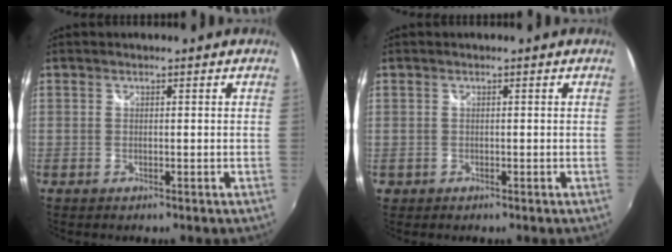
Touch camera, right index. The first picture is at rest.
{"total": 1.2, "force": [-0.3, 1.2, 0.1], "torque": [-0.004, -0.001, -0.003]}